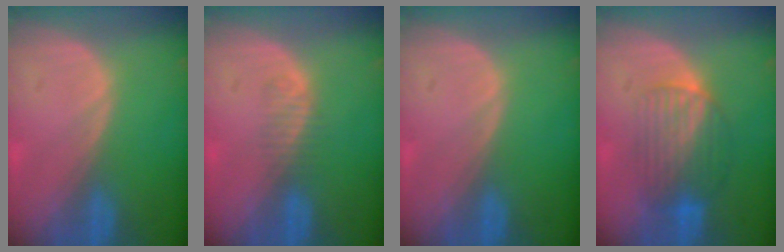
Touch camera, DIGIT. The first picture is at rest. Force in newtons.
{"total": 1.9, "press": 1.6, "slide": 1.0}
{"total": 0.0}
{"total": 6.5, "press": 6.4, "slide": 1.0}